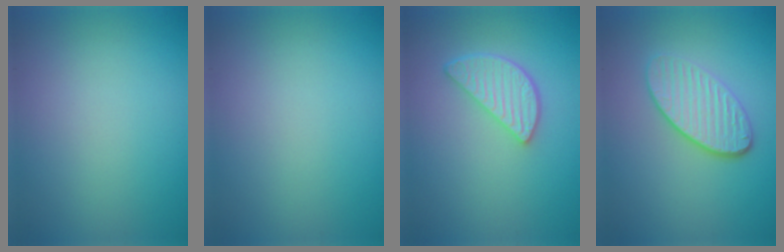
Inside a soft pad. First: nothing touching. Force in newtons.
{"total": 0.0}
{"total": 3.6, "press": 3.1, "slide": 1.9}
{"total": 3.9, "press": 3.3, "slide": 2.1}